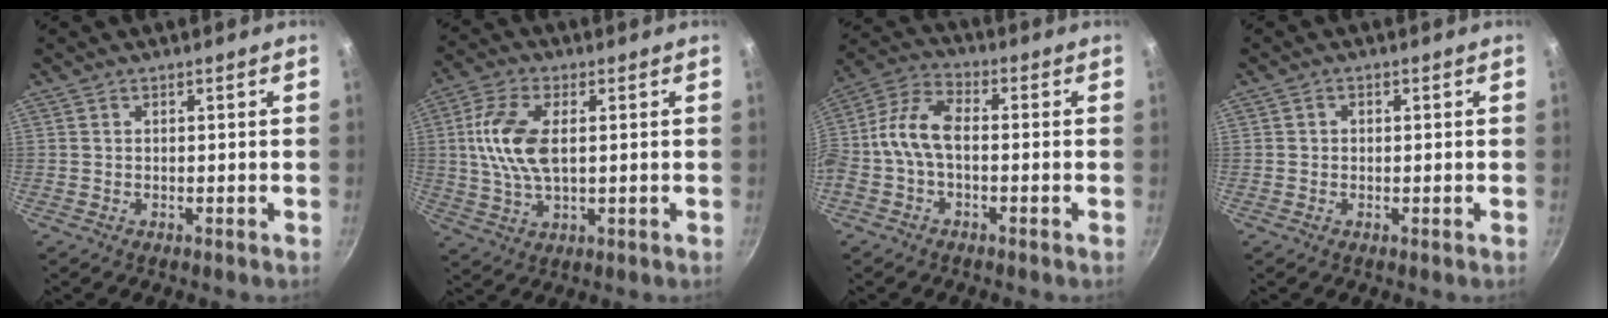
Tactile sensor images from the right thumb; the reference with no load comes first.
{"total": 10.9, "force": [1.4, 5.6, 9.2], "torque": [-0.184, 0.007, 0.024]}
{"total": 9.3, "force": [-1.3, 5.3, 7.5], "torque": [-0.157, 0.041, -0.042]}
{"total": 1.1, "force": [0.0, 0.9, 0.5], "torque": [-0.007, 0.004, -0.001]}